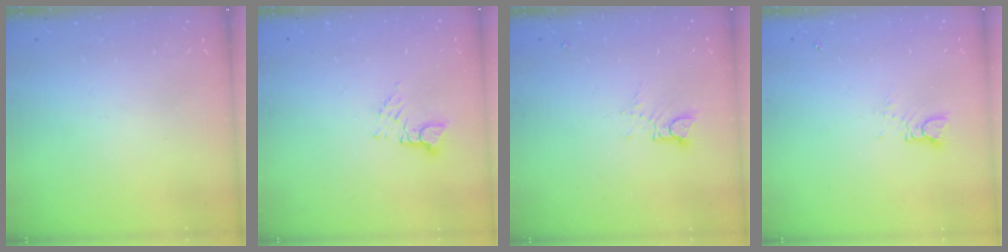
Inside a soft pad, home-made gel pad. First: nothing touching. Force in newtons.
{"total": 2.8, "press": 2.8, "slide": 0.5}
{"total": 3.4, "press": 3.4, "slide": 0.3}
{"total": 2.7, "press": 2.7, "slide": 0.3}